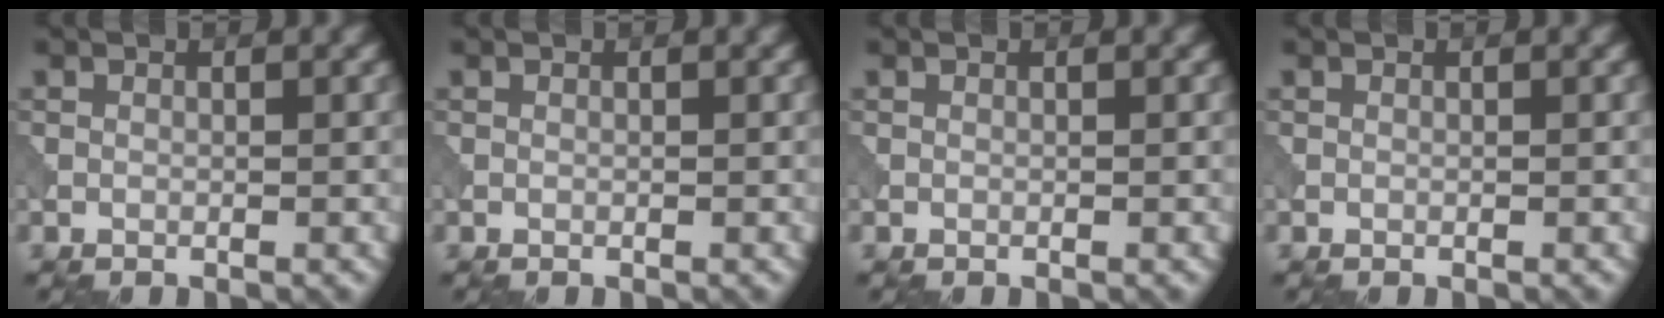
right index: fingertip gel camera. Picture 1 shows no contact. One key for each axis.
{"total": 0.0}
{"total": 0.0}
{"total": 0.0}